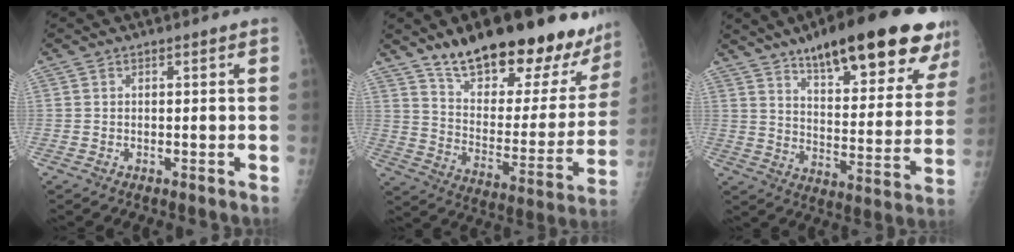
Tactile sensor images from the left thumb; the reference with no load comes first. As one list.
[{"total": 28.4, "force": [21.6, 9.6, 15.7], "torque": [-0.185, -0.100, 0.310]}, {"total": 26.5, "force": [17.9, 7.5, 18.1], "torque": [-0.216, -0.056, 0.253]}]